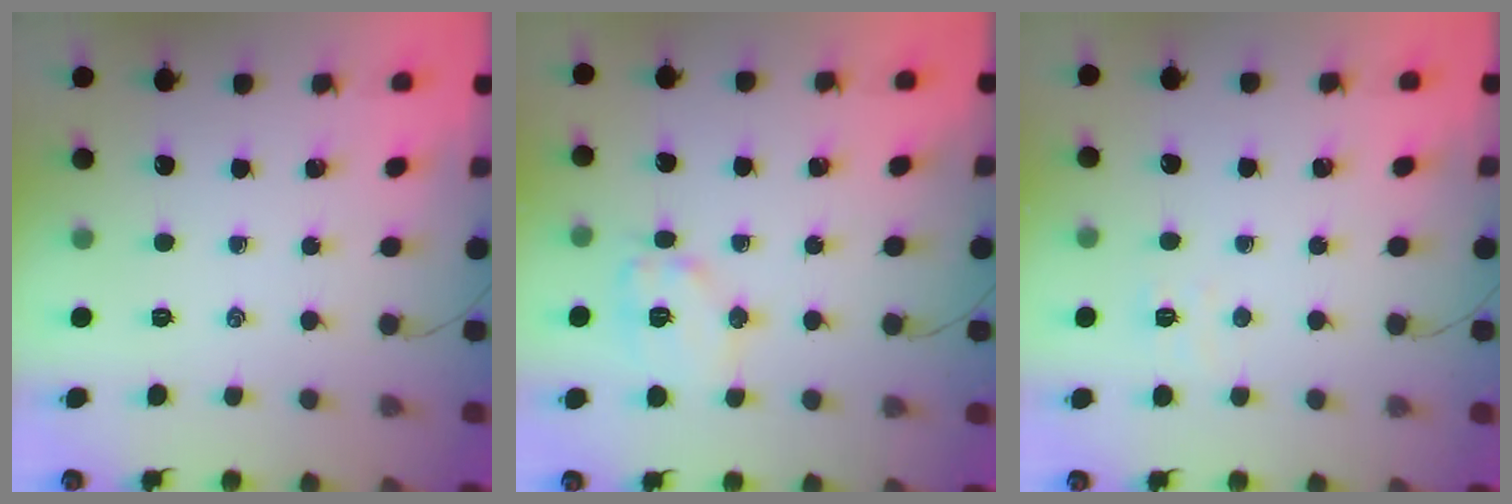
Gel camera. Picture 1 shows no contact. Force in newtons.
{"total": 9.4, "press": 9.4, "slide": 0.2}
{"total": 2.7, "press": 2.5, "slide": 0.8}